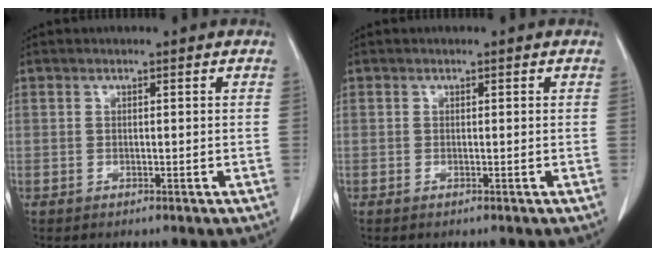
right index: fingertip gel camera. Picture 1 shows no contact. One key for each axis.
{"total": 0.0}